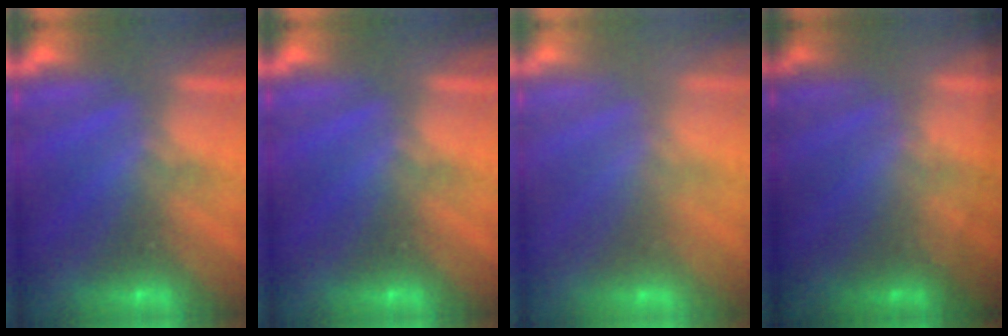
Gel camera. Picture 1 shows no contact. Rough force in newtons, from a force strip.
{"total": 0.0}
{"total": 2.8}
{"total": 1.8}